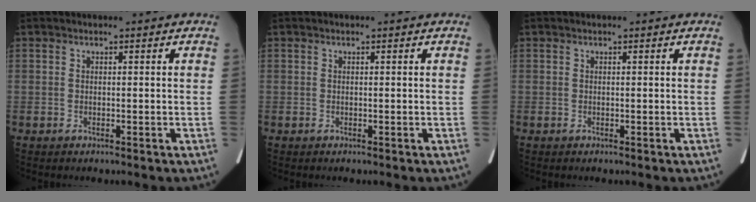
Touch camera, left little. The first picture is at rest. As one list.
[{"total": 0.0}, {"total": 0.0}]